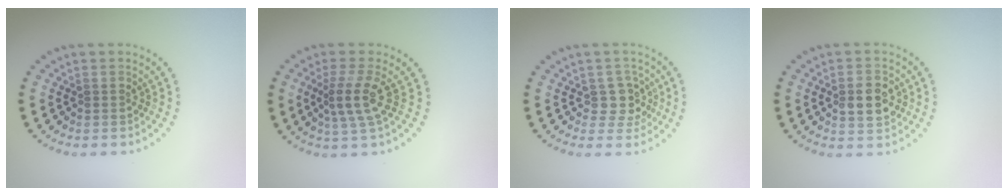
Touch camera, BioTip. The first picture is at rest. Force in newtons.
{"total": 2.9, "press": 2.4, "slide": 1.7}
{"total": 2.4, "press": 2.1, "slide": 1.2}
{"total": 3.5, "press": 3.5, "slide": 0.2}